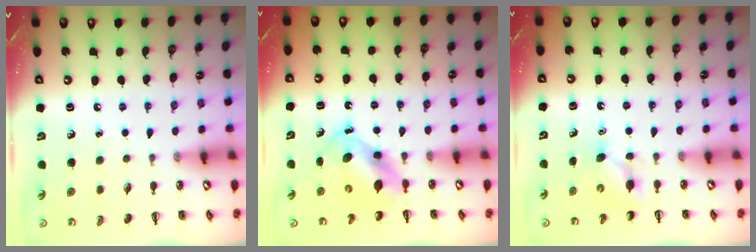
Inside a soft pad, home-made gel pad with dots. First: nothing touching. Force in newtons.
{"total": 5.5, "press": 5.4, "slide": 0.9}
{"total": 4.0, "press": 3.8, "slide": 1.3}